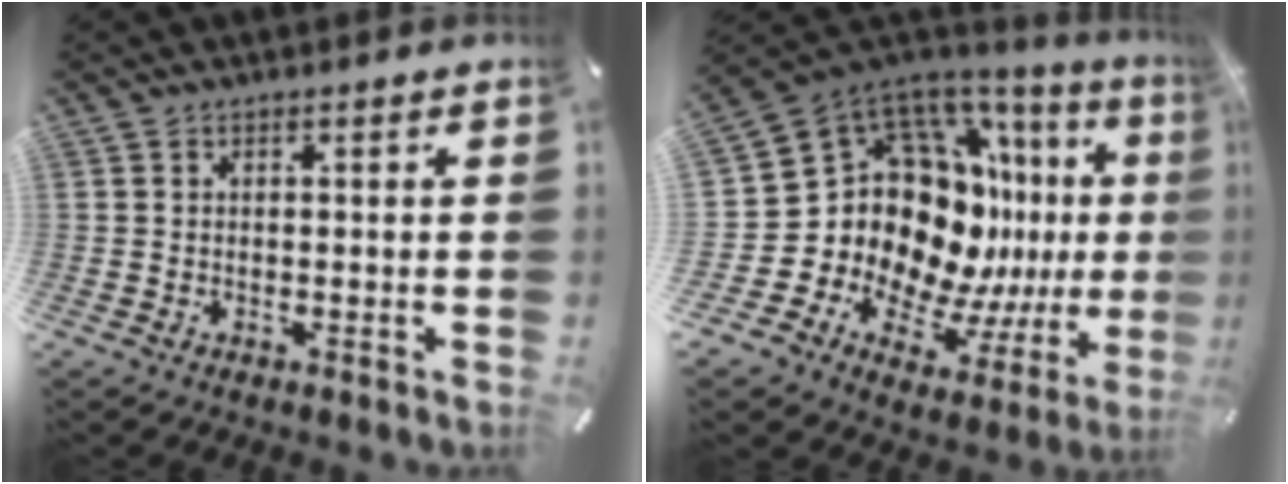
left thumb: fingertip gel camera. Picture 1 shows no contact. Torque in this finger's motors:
{"motor_torque": [0.30, 2.08, 1.25, 0.96, 0.15]}